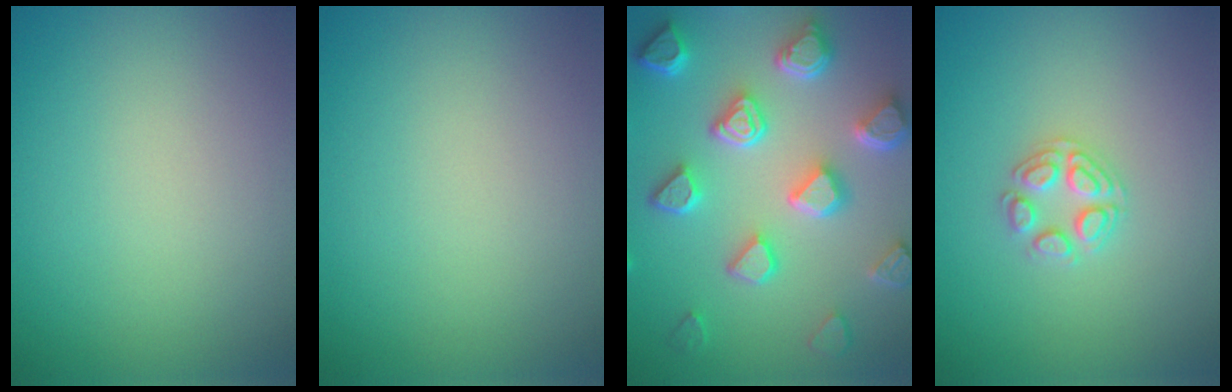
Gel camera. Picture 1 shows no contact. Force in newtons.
{"total": 0.0}
{"total": 7.4, "press": 5.9, "slide": 4.5}
{"total": 2.5, "press": 2.5, "slide": 0.3}